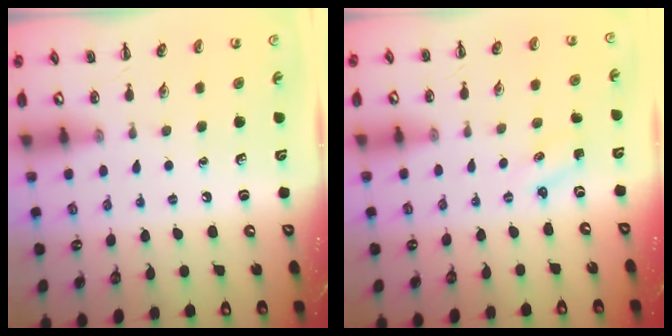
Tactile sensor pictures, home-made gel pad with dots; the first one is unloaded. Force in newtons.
{"total": 1.3, "press": 1.2, "slide": 0.3}